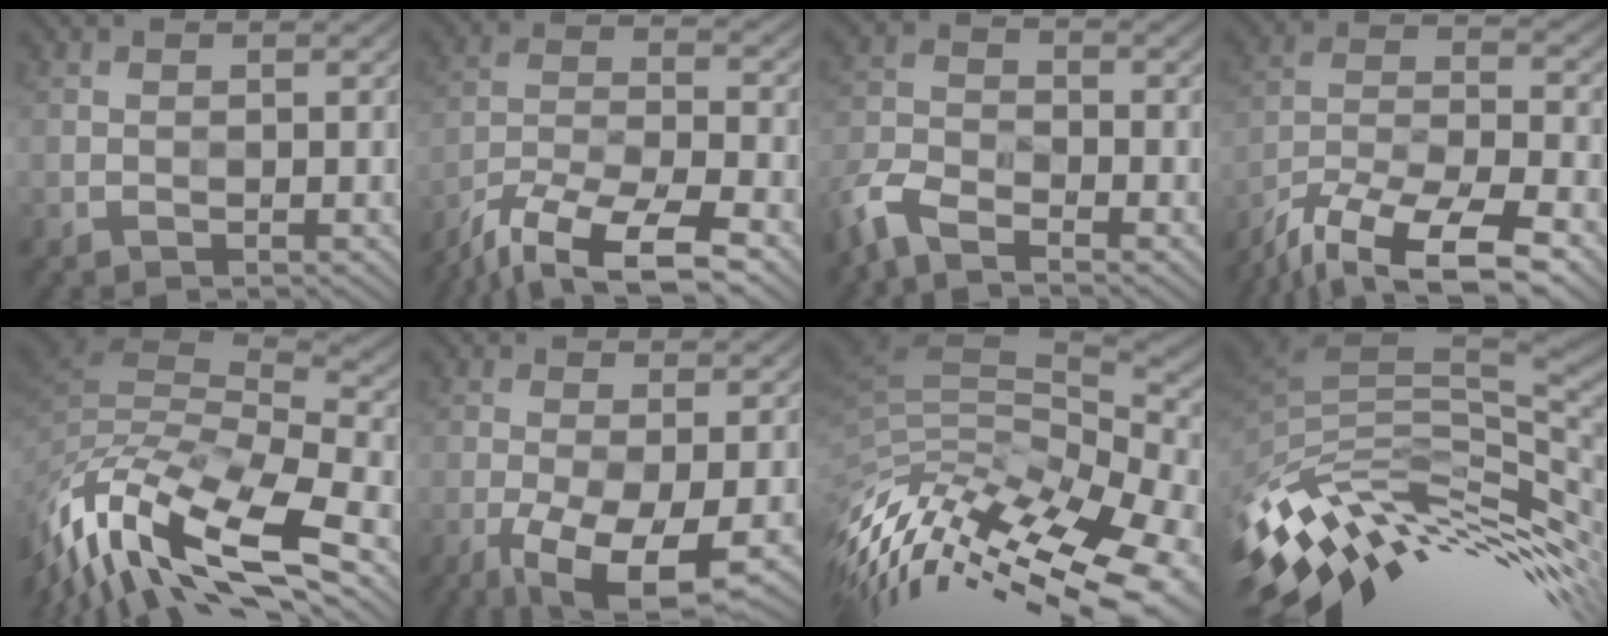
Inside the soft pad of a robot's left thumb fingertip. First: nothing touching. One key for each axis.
{"total": 12.9, "fx": -9.5, "fy": 3.9, "fz": 7.7, "tx": -0.163, "ty": -0.016, "tz": -0.178}
{"total": 5.9, "fx": -4.7, "fy": 2.1, "fz": 3.0, "tx": -0.073, "ty": -0.011, "tz": -0.111}
{"total": 15.0, "fx": -11.1, "fy": 4.8, "fz": 8.8, "tx": -0.185, "ty": -0.027, "tz": -0.197}
{"total": 16.1, "fx": -7.1, "fy": 6.6, "fz": 12.9, "tx": -0.305, "ty": -0.020, "tz": -0.117}
{"total": 9.0, "fx": -4.0, "fy": 3.1, "fz": 7.5, "tx": -0.146, "ty": -0.019, "tz": -0.064}
{"total": 15.8, "fx": -9.3, "fy": 6.7, "fz": 10.9, "tx": -0.234, "ty": -0.009, "tz": -0.138}
{"total": 13.9, "fx": -4.1, "fy": 5.3, "fz": 12.2, "tx": -0.241, "ty": -0.007, "tz": -0.071}